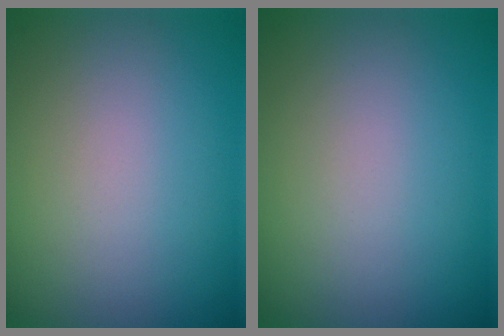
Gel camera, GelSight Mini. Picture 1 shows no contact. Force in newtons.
{"total": 0.0}